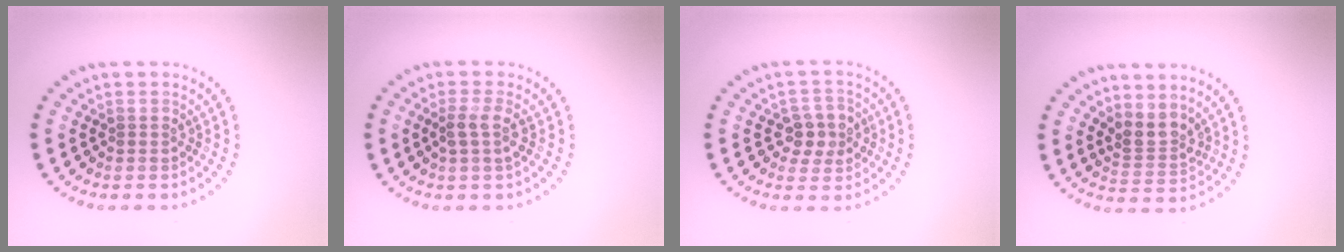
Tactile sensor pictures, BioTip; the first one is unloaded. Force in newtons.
{"total": 2.0, "press": 1.7, "slide": 1.1}
{"total": 2.7, "press": 2.7, "slide": 0.6}
{"total": 2.6, "press": 1.9, "slide": 1.8}